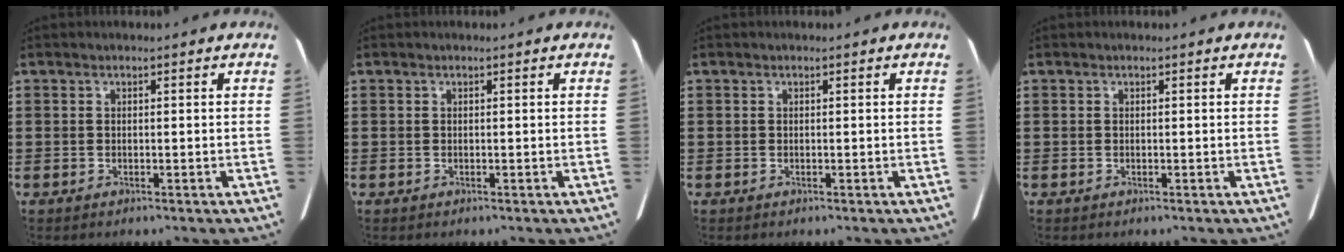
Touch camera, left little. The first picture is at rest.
{"total": 0.0}
{"total": 0.0}
{"total": 0.0}